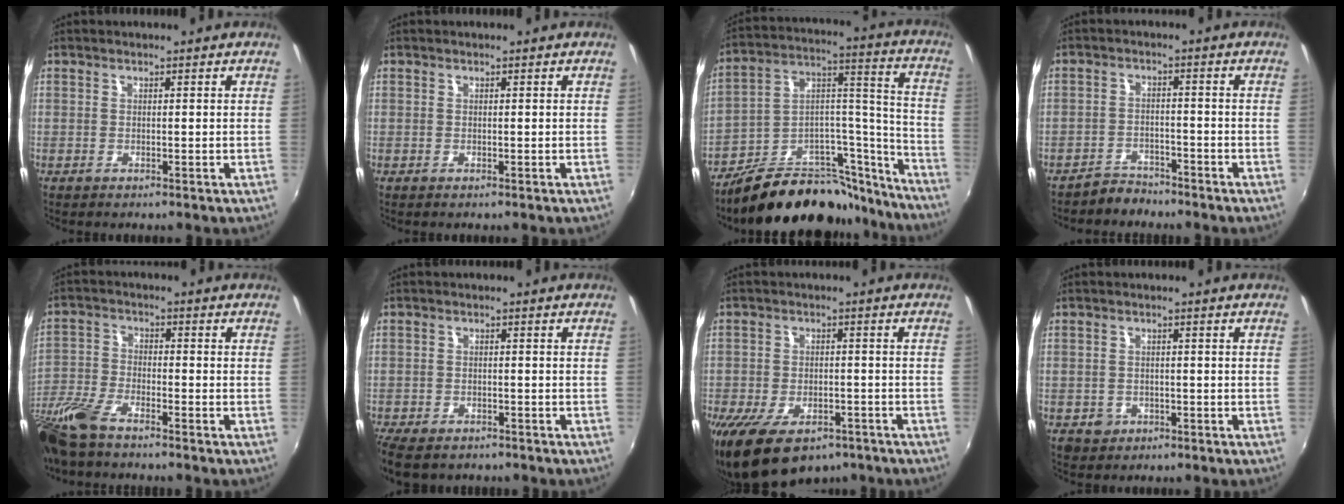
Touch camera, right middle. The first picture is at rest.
{"total": 0.0}
{"total": 24.7, "force": [-19.8, 10.2, 10.5], "torque": [-0.134, 0.077, -0.286]}
{"total": 3.8, "force": [-3.5, 1.4, 0.0], "torque": [-0.012, 0.010, -0.059]}
{"total": 11.7, "force": [-9.0, 3.3, 6.7], "torque": [-0.164, -0.021, -0.187]}
{"total": 8.3, "force": [-6.5, 3.4, 3.9], "torque": [-0.102, -0.032, -0.111]}
{"total": 14.8, "force": [-9.2, 7.8, 8.6], "torque": [-0.181, -0.031, -0.141]}
{"total": 2.9, "force": [-1.2, 2.5, 0.7], "torque": [-0.021, -0.001, -0.016]}